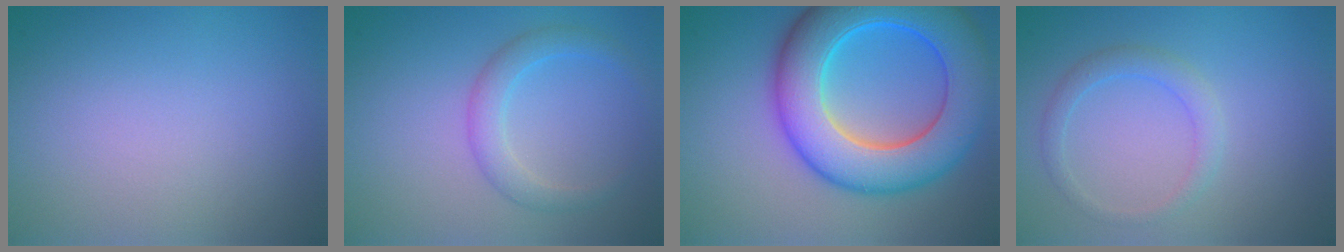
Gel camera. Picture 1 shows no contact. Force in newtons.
{"total": 2.4, "press": 2.4, "slide": 0.1}
{"total": 11.4, "press": 11.4, "slide": 0.3}
{"total": 1.8, "press": 1.8, "slide": 0.0}